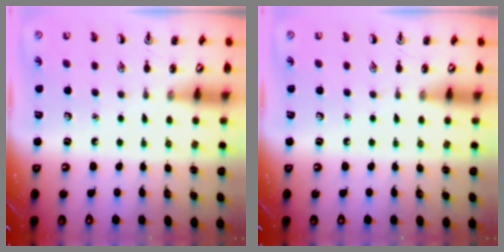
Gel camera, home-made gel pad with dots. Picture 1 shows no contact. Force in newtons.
{"total": 0.0}